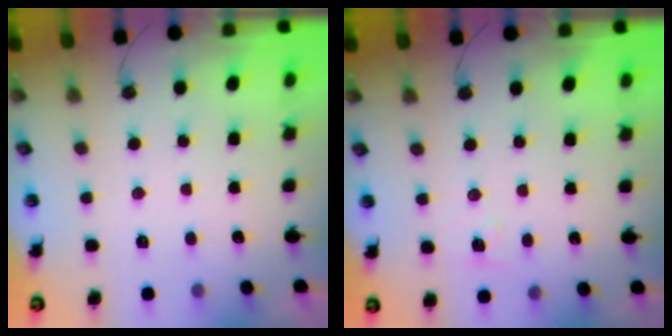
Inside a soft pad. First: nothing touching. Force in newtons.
{"total": 6.3, "press": 6.0, "slide": 1.9}